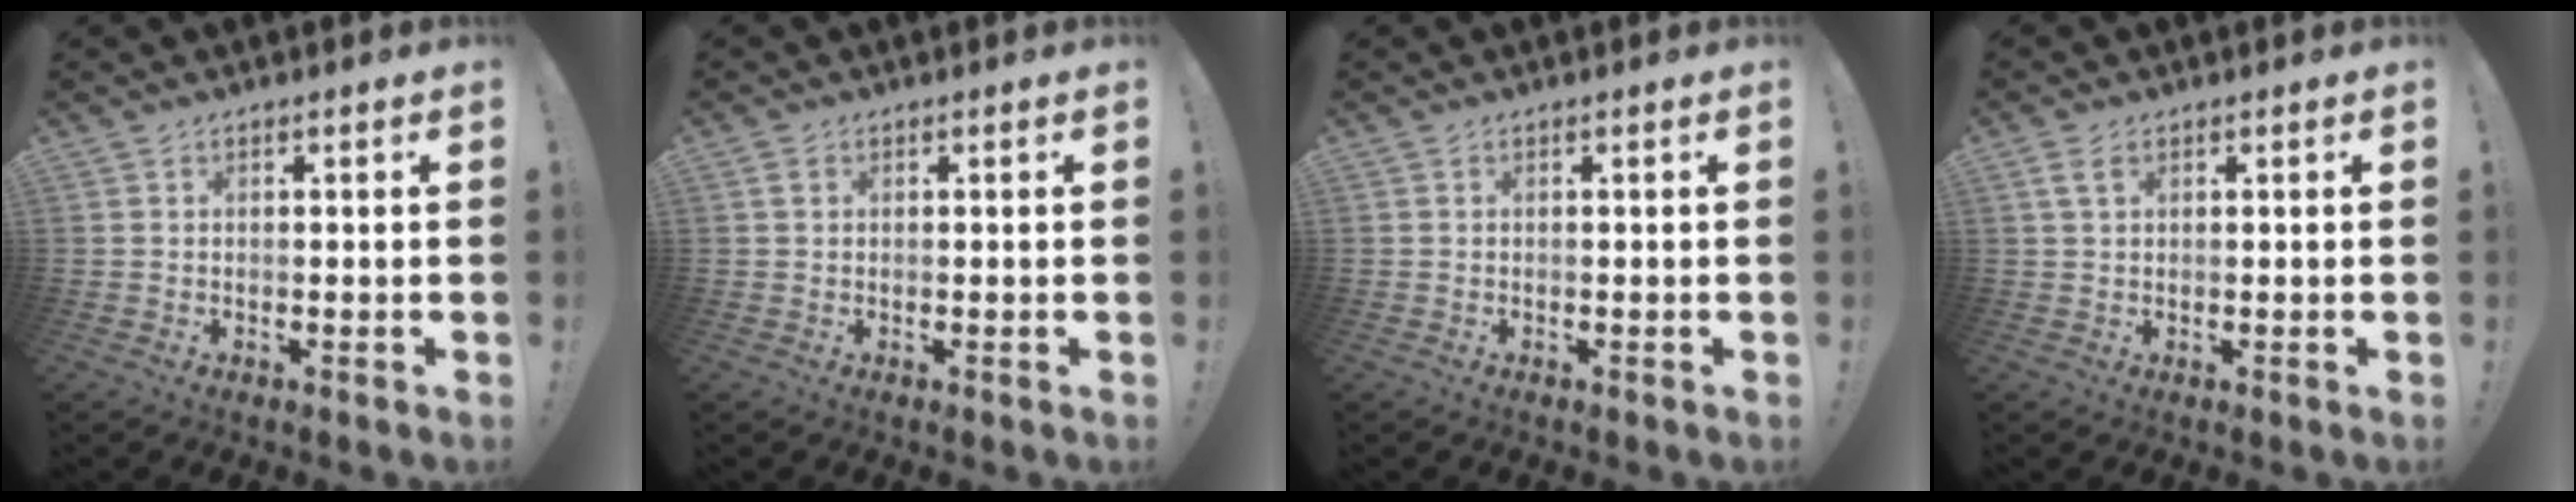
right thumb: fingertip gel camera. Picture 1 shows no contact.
{"total": 1.3, "force": [0.6, 1.0, 0.7], "torque": [-0.011, 0.002, 0.011]}
{"total": 0.0}
{"total": 3.4, "force": [1.6, 1.6, 2.5], "torque": [-0.048, 0.001, 0.029]}